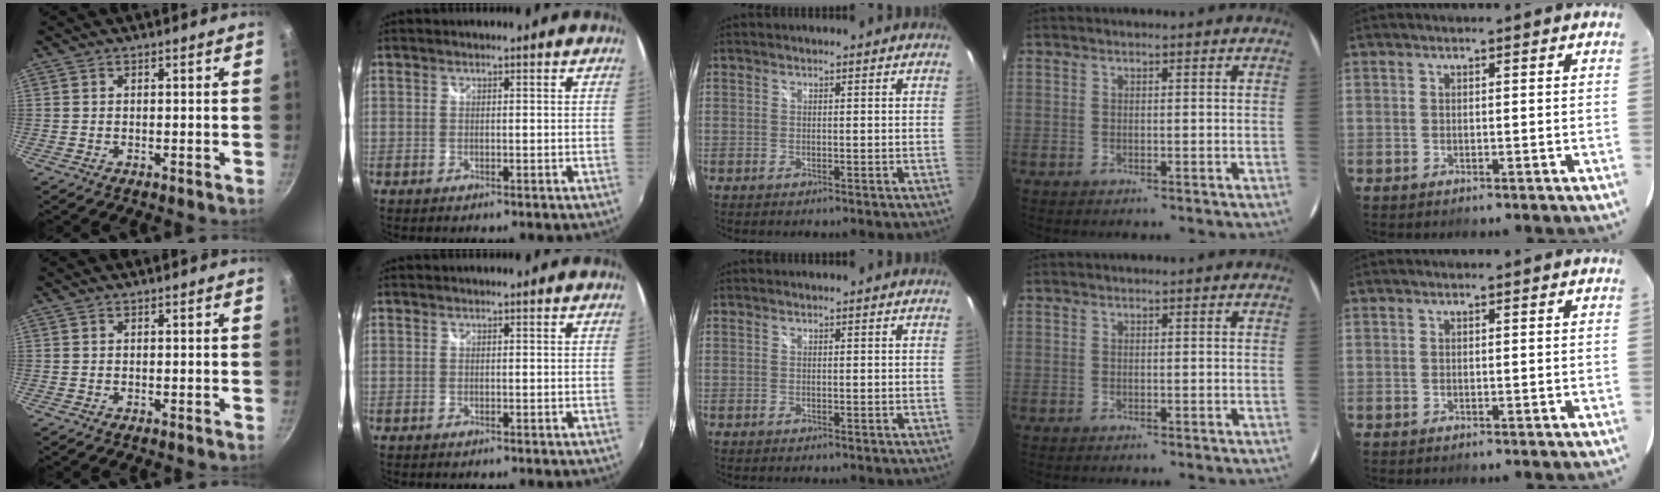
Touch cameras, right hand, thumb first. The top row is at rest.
{}